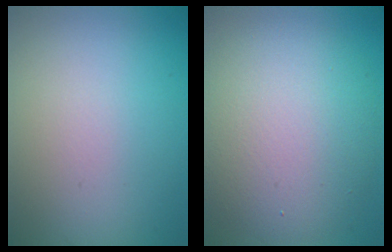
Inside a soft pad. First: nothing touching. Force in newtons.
{"total": 8.8, "press": 8.8, "slide": 0.7}